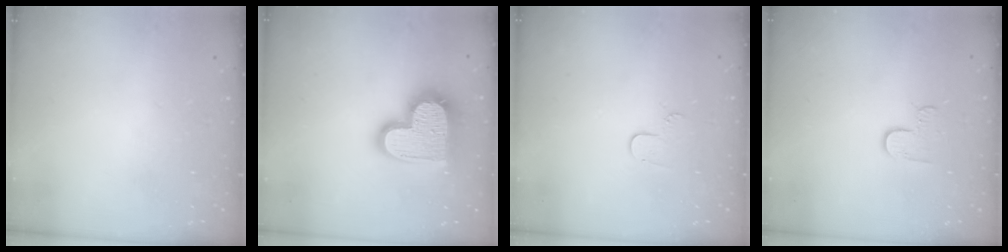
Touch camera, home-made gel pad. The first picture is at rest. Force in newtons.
{"total": 20.1, "press": 20.1, "slide": 1.5}
{"total": 3.5, "press": 3.5, "slide": 0.4}
{"total": 4.7, "press": 4.7, "slide": 0.4}